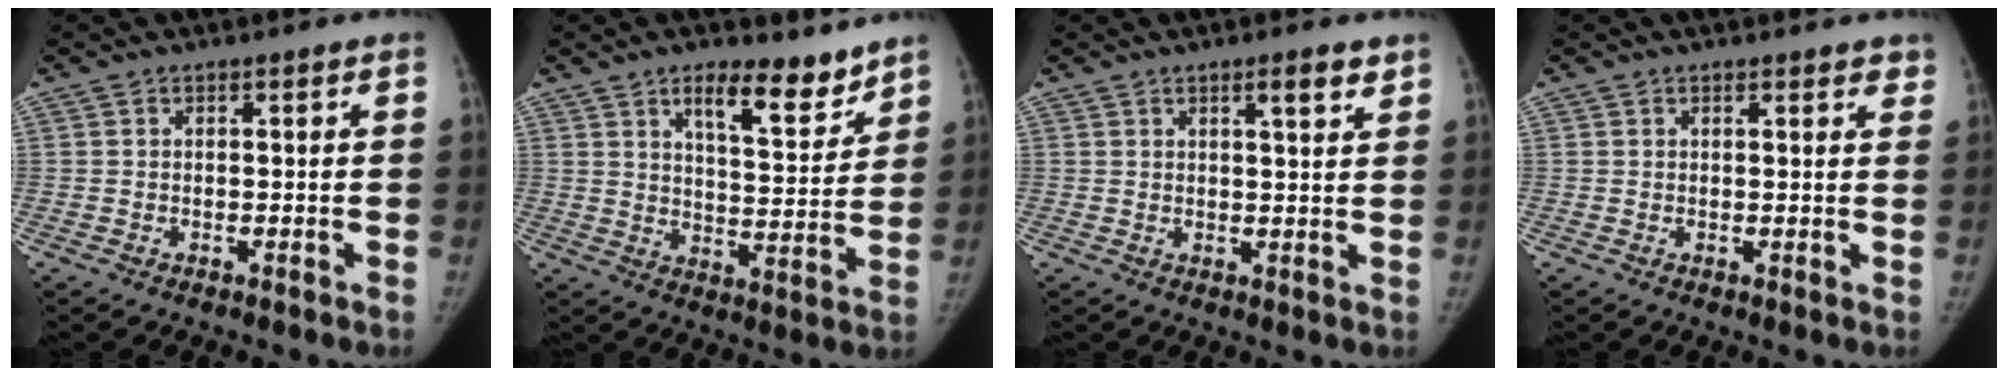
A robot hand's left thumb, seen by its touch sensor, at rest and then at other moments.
{"total": 11.0, "force": [7.7, 3.9, 6.7], "torque": [-0.075, -0.057, 0.124]}
{"total": 4.0, "force": [2.5, 0.8, 3.1], "torque": [-0.040, -0.015, 0.036]}
{"total": 2.8, "force": [2.2, 1.0, 1.5], "torque": [0.002, -0.004, 0.020]}